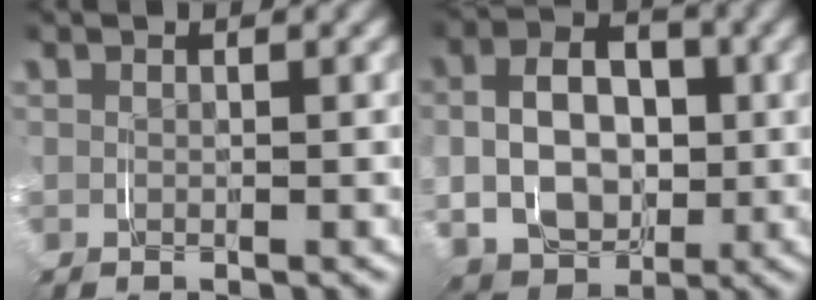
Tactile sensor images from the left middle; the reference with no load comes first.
{"total": 6.3, "force": [-0.1, 5.5, 3.0], "torque": [-0.026, -0.017, 0.000]}